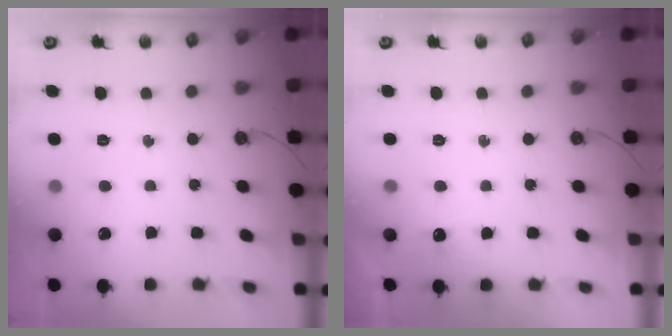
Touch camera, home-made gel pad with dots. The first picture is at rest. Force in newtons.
{"total": 4.7, "press": 4.5, "slide": 1.3}